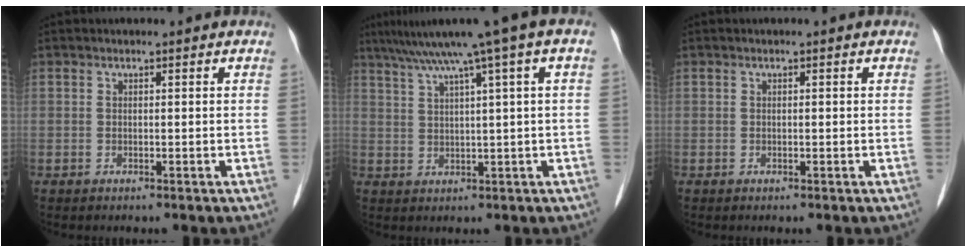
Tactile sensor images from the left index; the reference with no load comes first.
{"total": 11.2, "force": [6.5, -1.1, 9.1], "torque": [-0.142, 0.040, 0.099]}
{"total": 0.0}